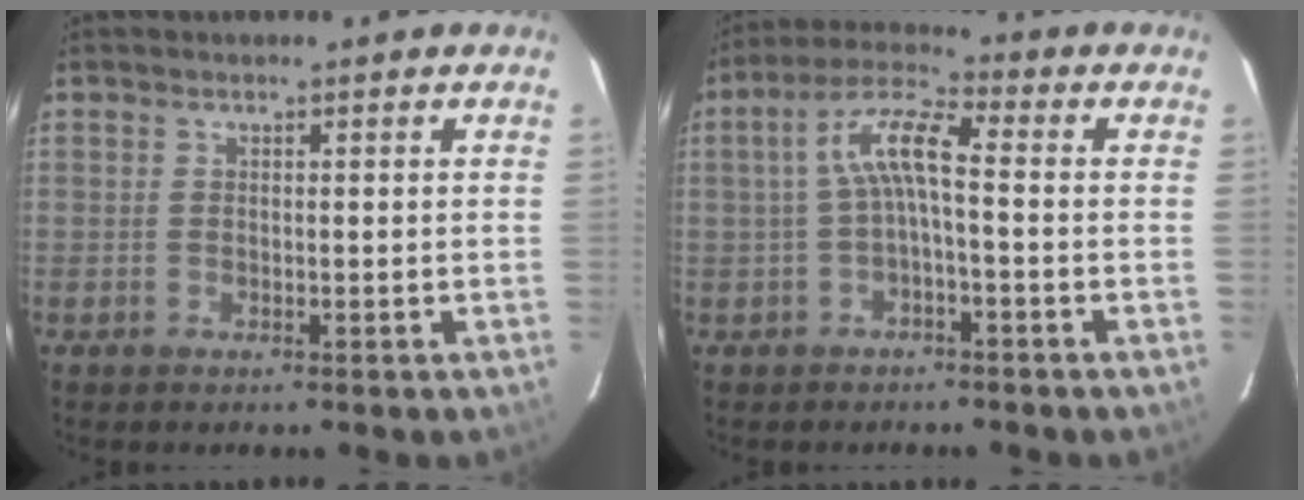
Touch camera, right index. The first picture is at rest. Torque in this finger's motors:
{"motor_torque": [0.28, 0.01, 0.36, 0.11]}